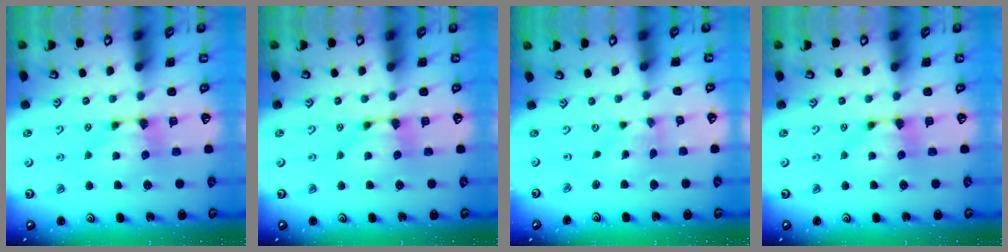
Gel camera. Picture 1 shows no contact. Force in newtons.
{"total": 0.0}
{"total": 2.0, "press": 1.7, "slide": 1.0}
{"total": 0.0}